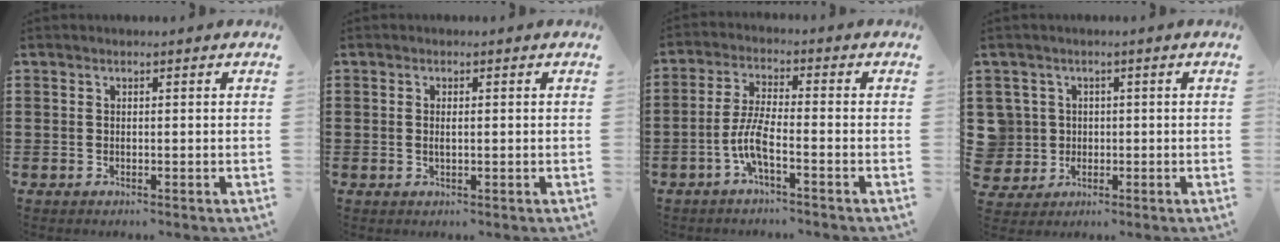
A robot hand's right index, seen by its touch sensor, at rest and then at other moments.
{"total": 1.5, "force": [-0.1, 0.4, 1.5], "torque": [-0.028, -0.001, -0.001]}
{"total": 6.1, "force": [-2.8, 1.1, 5.3], "torque": [-0.132, -0.013, -0.060]}
{"total": 4.5, "force": [-0.1, 4.4, 0.5], "torque": [-0.045, 0.010, -0.006]}